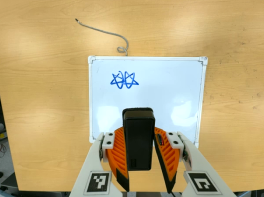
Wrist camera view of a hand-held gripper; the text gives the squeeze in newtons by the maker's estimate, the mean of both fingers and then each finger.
{"total": 6.6, "left": 5.8, "right": 7.5}